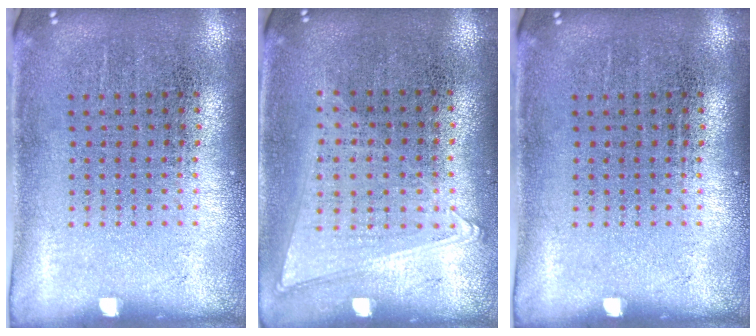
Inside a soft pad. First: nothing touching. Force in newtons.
{"total": 1.0, "press": 0.9, "slide": 0.4}
{"total": 0.0}